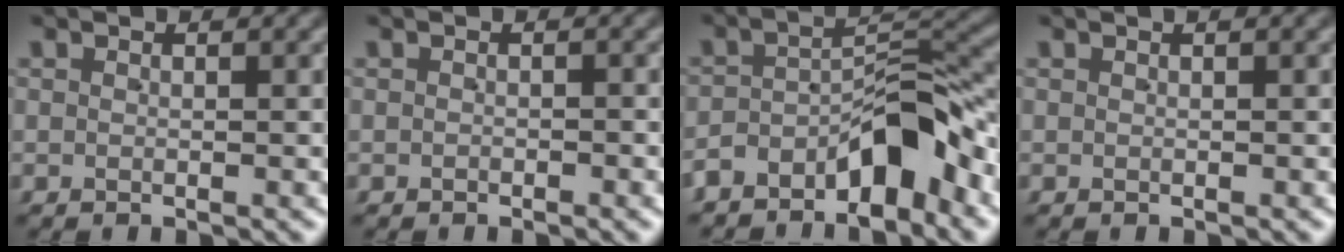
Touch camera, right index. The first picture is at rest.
{"total": 0.5, "force": [-0.5, 0.1, -0.1], "torque": [0.005, -0.004, -0.007]}
{"total": 5.7, "force": [-4.1, 2.0, 3.4], "torque": [-0.036, 0.011, -0.071]}
{"total": 0.0}